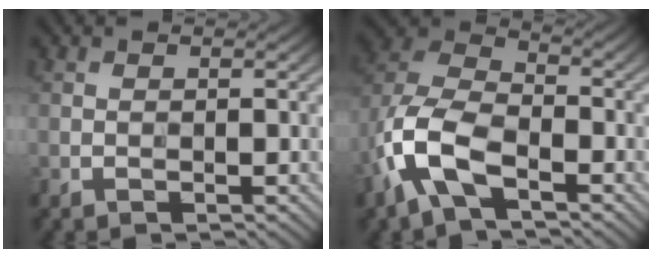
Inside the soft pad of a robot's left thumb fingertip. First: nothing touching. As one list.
[{"total": 9.9, "force": [-4.8, 4.7, 7.3], "torque": [-0.176, 0.000, -0.111]}]